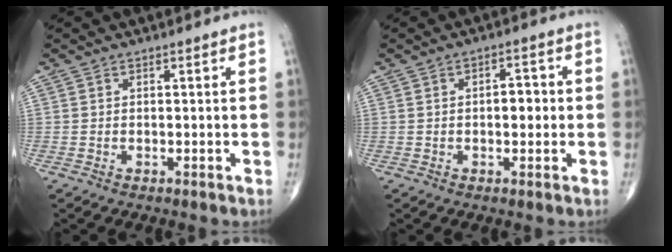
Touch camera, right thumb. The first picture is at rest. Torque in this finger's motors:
{"motor_torque": [0.18, -0.28, 0.33, 0.17, 0.07]}